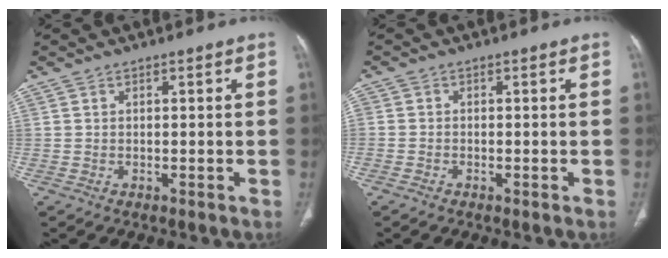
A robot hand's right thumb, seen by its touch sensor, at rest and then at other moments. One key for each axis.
{"total": 1.1, "fx": -0.7, "fy": 0.7, "fz": 0.3, "tx": -0.010, "ty": 0.001, "tz": -0.019}